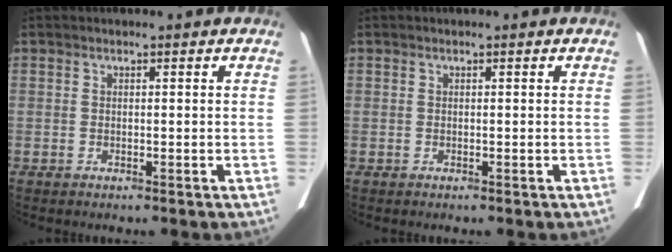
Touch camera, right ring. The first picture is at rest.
{"total": 0.0}